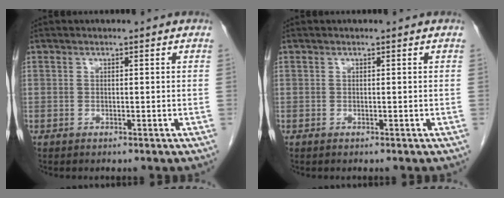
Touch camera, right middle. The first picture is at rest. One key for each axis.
{"total": 0.0}